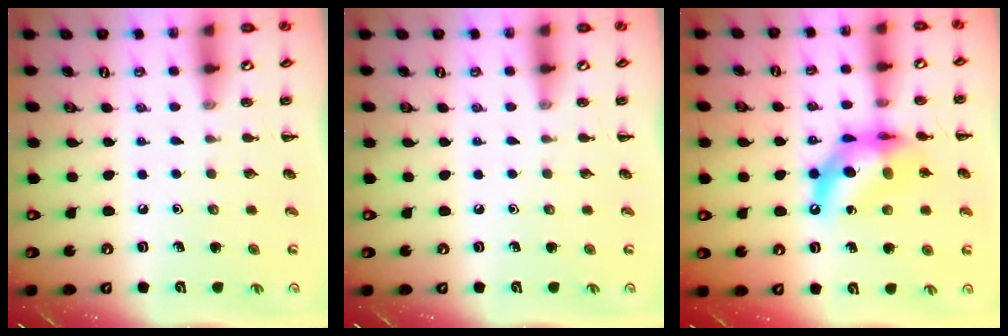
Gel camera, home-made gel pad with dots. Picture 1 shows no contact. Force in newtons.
{"total": 0.0}
{"total": 13.8, "press": 13.3, "slide": 3.6}